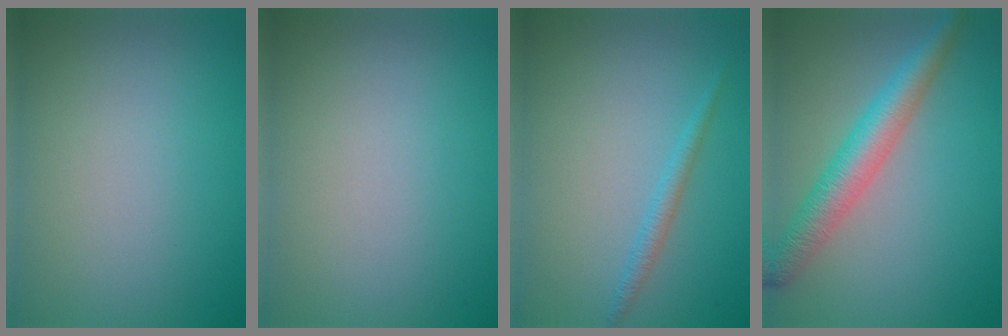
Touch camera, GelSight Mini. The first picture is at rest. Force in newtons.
{"total": 0.0}
{"total": 1.3, "press": 1.3, "slide": 0.1}
{"total": 4.8, "press": 4.8, "slide": 0.2}